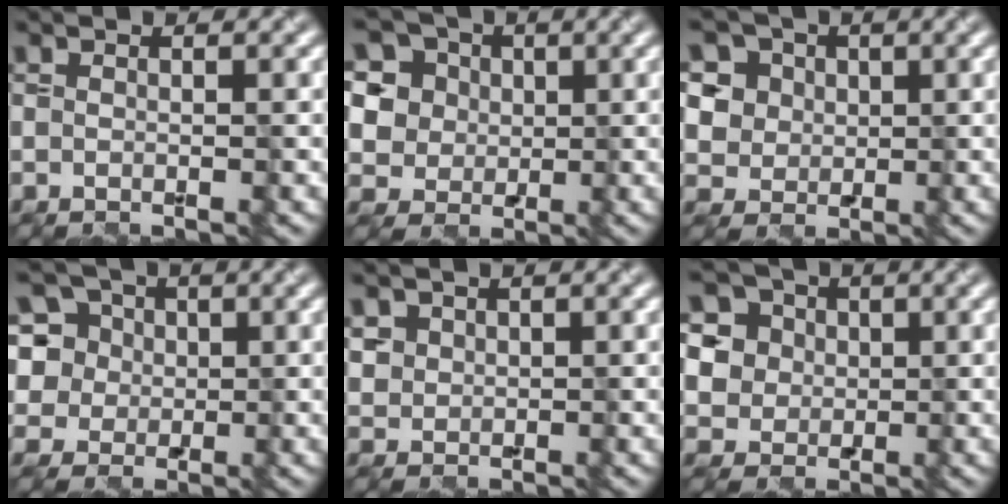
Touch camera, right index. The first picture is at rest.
{"total": 10.6, "force": [4.7, 8.5, 4.3], "torque": [-0.108, 0.026, 0.067]}
{"total": 8.5, "force": [4.0, 6.8, 3.3], "torque": [-0.073, 0.017, 0.049]}
{"total": 10.4, "force": [4.1, 8.8, 4.0], "torque": [-0.105, 0.042, 0.054]}
{"total": 2.0, "force": [0.9, 1.7, 0.4], "torque": [-0.019, -0.001, 0.035]}
{"total": 9.5, "force": [4.2, 7.7, 3.7], "torque": [-0.089, 0.023, 0.055]}